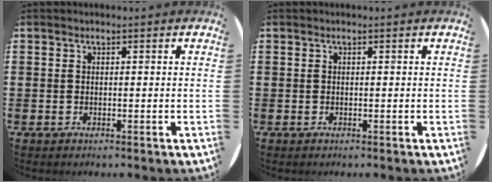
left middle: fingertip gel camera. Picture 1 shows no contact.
{"total": 0.0}